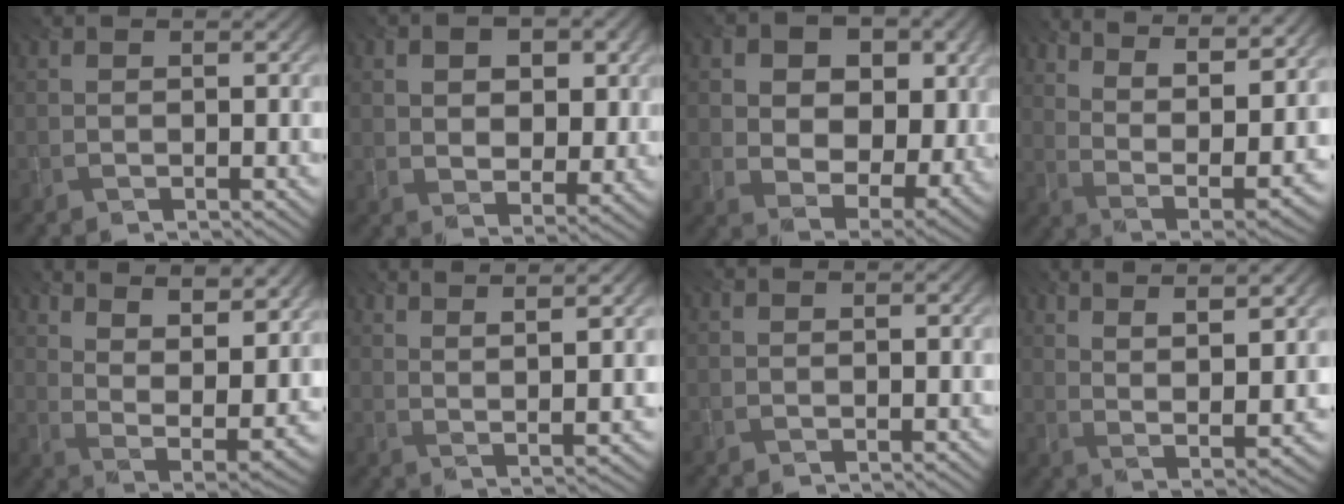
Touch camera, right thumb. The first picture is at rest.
{"total": 7.7, "force": [2.2, 4.8, 5.5], "torque": [-0.079, -0.006, 0.032]}
{"total": 13.1, "force": [3.5, 9.3, 8.5], "torque": [-0.163, 0.007, 0.054]}
{"total": 15.1, "force": [9.3, 5.3, 10.7], "torque": [-0.186, 0.015, 0.139]}
{"total": 14.6, "force": [9.7, 5.0, 9.7], "torque": [-0.164, 0.005, 0.134]}
{"total": 7.4, "force": [5.1, 0.7, 5.3], "torque": [-0.070, -0.002, 0.070]}
{"total": 0.0}
{"total": 10.1, "force": [6.1, 2.2, 7.8], "torque": [-0.125, 0.006, 0.089]}